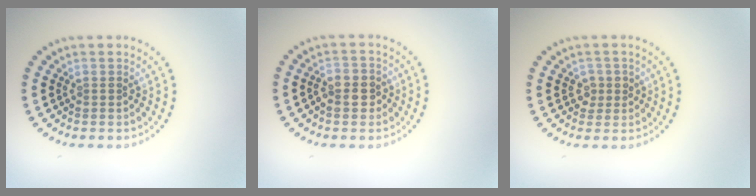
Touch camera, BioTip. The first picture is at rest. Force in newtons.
{"total": 2.2, "press": 2.1, "slide": 0.5}
{"total": 1.5, "press": 1.4, "slide": 0.7}